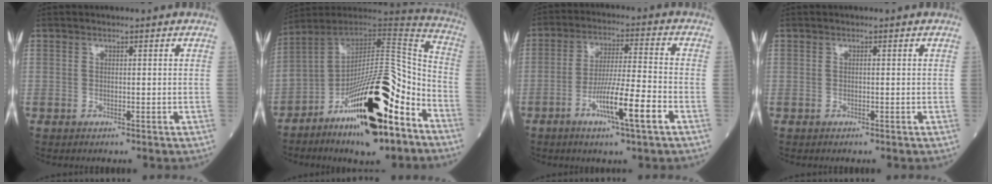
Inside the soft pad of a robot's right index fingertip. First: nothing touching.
{"total": 23.9, "force": [-12.1, 6.1, 19.8], "torque": [-0.291, 0.005, -0.190]}
{"total": 9.9, "force": [-4.4, -0.1, 8.8], "torque": [-0.160, -0.007, -0.081]}
{"total": 0.0}